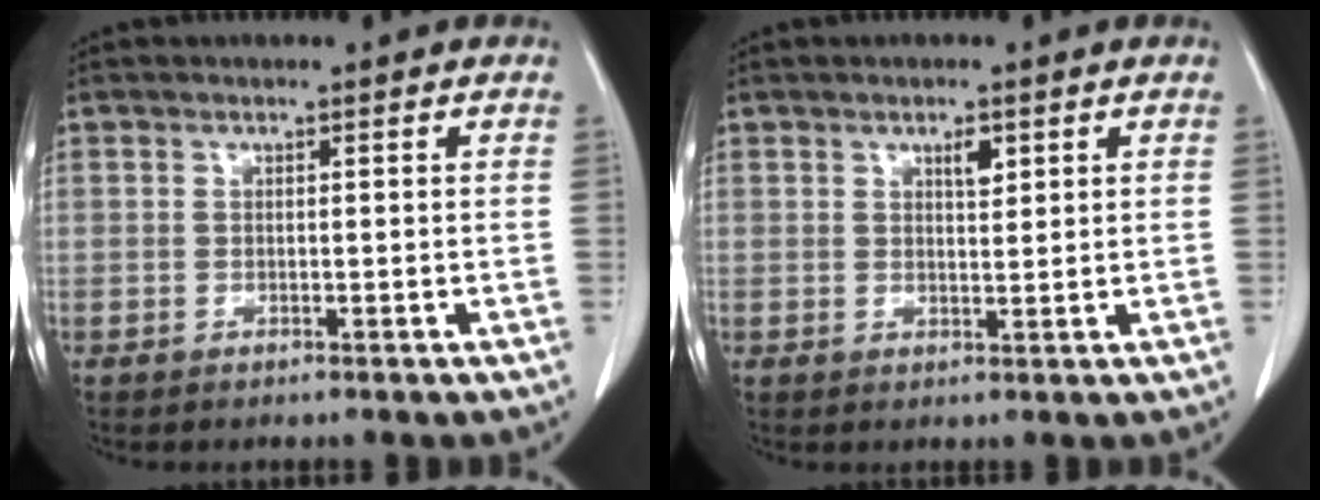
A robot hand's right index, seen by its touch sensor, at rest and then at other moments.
{"total": 2.2, "force": [1.2, 0.8, 1.7], "torque": [-0.025, -0.003, 0.020]}